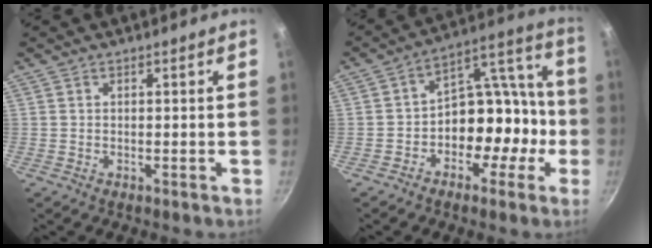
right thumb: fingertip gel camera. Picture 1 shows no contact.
{"total": 13.8, "force": [-4.2, 9.8, 8.7], "torque": [-0.058, 0.089, -0.062]}